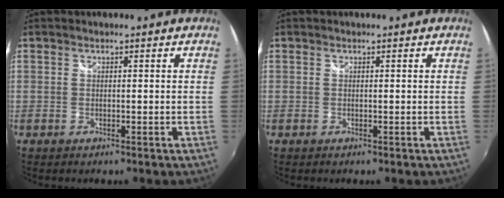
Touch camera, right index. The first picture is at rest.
{"total": 0.0}